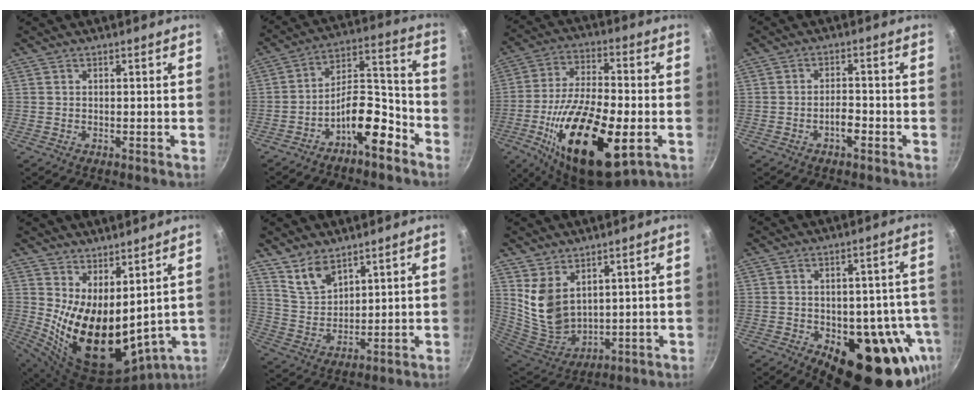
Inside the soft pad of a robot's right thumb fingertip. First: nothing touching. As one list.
[{"total": 12.0, "force": [-7.1, 4.8, 8.3], "torque": [-0.115, 0.084, -0.119]}, {"total": 24.3, "force": [-7.5, 10.1, 20.8], "torque": [-0.370, 0.014, -0.127]}, {"total": 3.1, "force": [-1.7, 1.3, 2.3], "torque": [-0.030, 0.020, -0.029]}, {"total": 17.3, "force": [4.7, 8.9, 14.1], "torque": [-0.216, -0.058, 0.110]}, {"total": 7.5, "force": [5.5, 3.6, 3.6], "torque": [-0.054, -0.037, 0.118]}, {"total": 10.4, "force": [4.7, 7.0, 6.2], "torque": [-0.102, -0.055, 0.111]}, {"total": 21.6, "force": [-8.4, 11.3, 16.3], "torque": [-0.143, 0.009, -0.101]}]